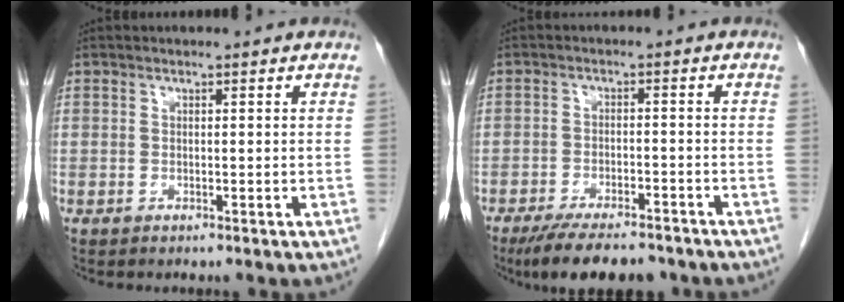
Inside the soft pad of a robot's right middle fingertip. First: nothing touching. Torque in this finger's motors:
{"motor_torque": [1.17, -0.97, 0.48, 0.15]}